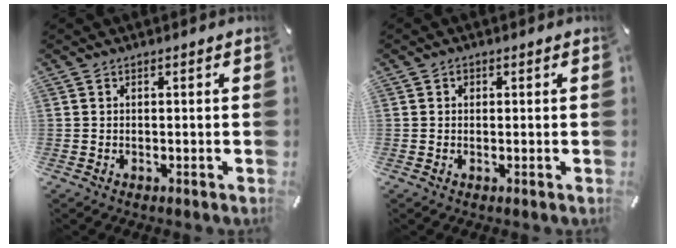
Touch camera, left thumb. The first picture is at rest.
{"total": 0.9, "force": [0.1, 0.8, 0.3], "torque": [-0.006, 0.005, 0.001]}